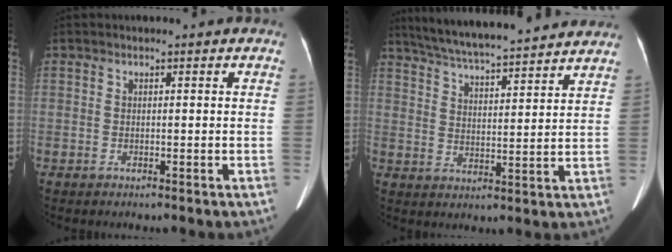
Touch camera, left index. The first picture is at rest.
{"total": 18.9, "force": [17.0, 1.2, 8.1], "torque": [-0.137, 0.030, 0.250]}